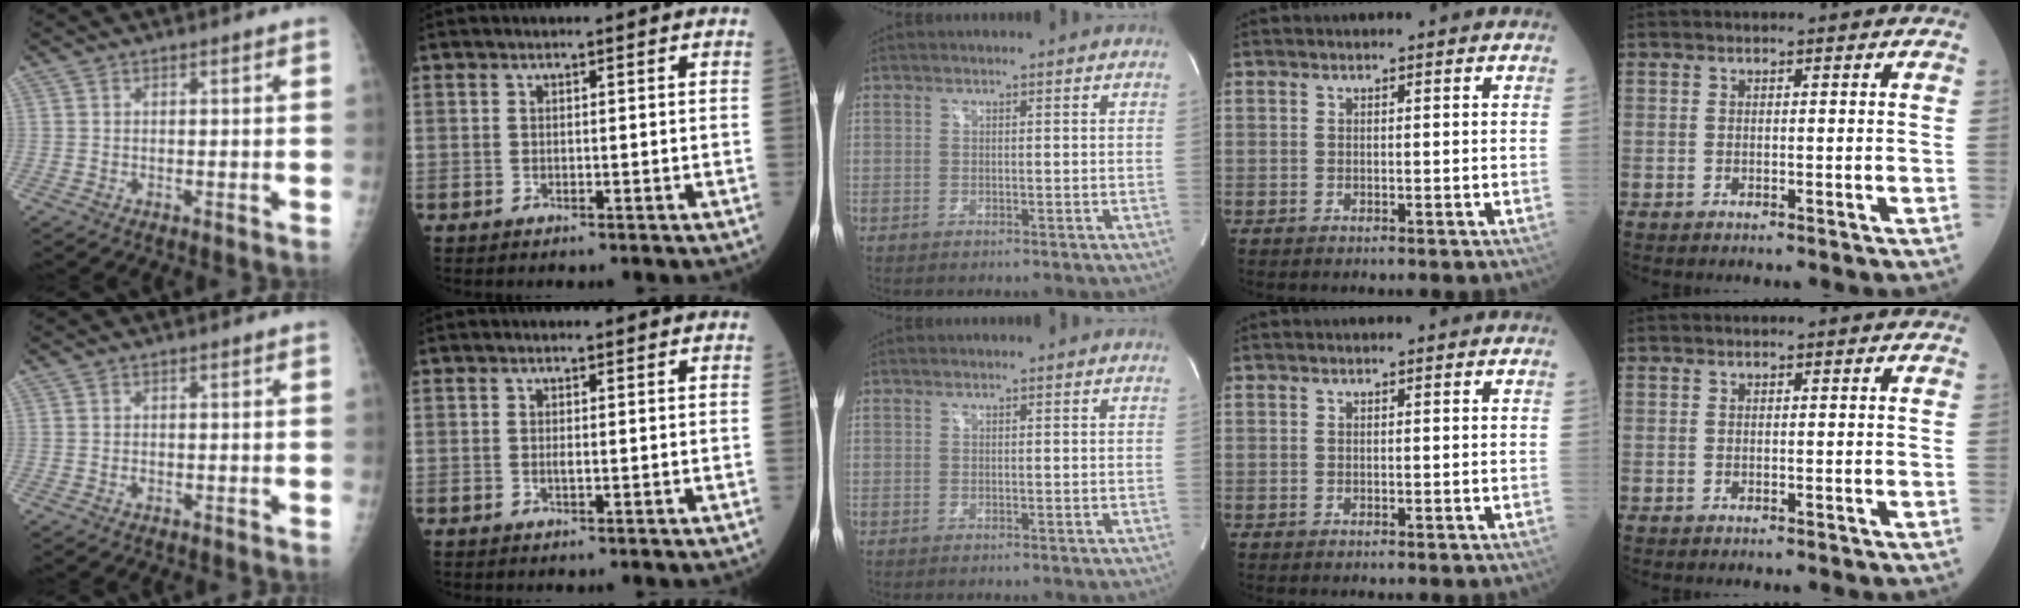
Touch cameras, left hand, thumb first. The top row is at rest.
{"thumb": {"total": 0.6, "force": [-0.1, 0.4, 0.4], "torque": [-0.005, 0.001, -0.002]}, "index": {"total": 0.6, "force": [0.0, 0.1, 0.6], "torque": [-0.015, -0.002, -0.001]}}